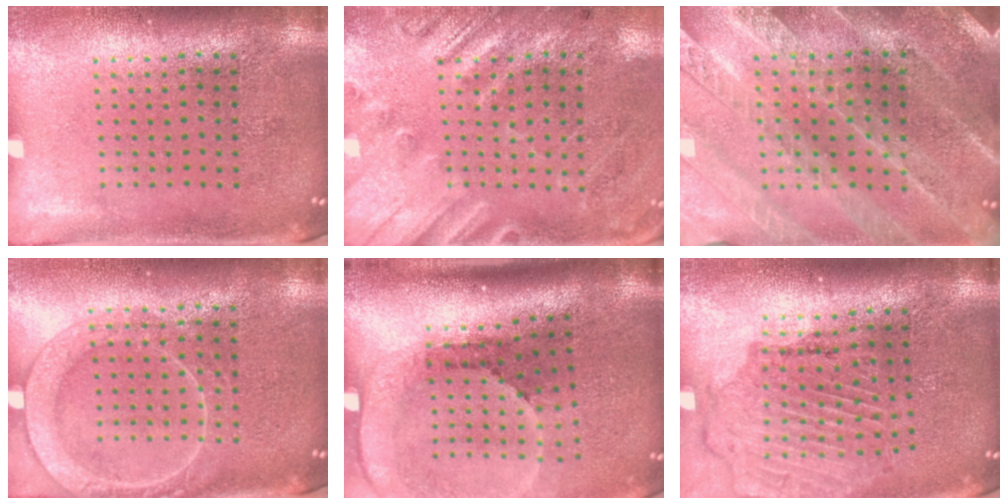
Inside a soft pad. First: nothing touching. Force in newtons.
{"total": 2.5, "press": 1.8, "slide": 1.8}
{"total": 2.4, "press": 2.4, "slide": 0.2}
{"total": 2.7, "press": 2.6, "slide": 0.3}
{"total": 2.6, "press": 1.7, "slide": 1.9}
{"total": 1.7, "press": 1.7, "slide": 0.1}